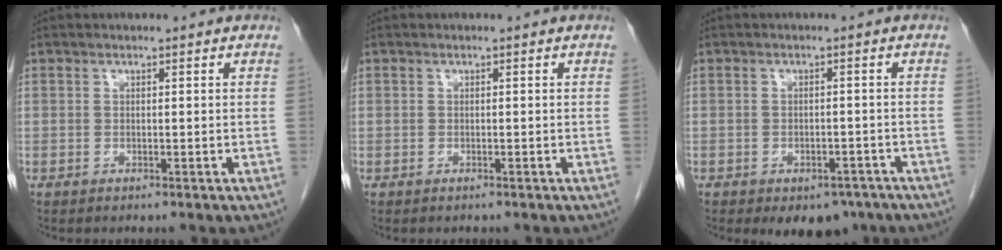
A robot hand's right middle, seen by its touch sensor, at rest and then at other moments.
{"total": 0.0}
{"total": 6.2, "force": [-4.5, 3.5, 2.6], "torque": [-0.024, 0.005, -0.054]}